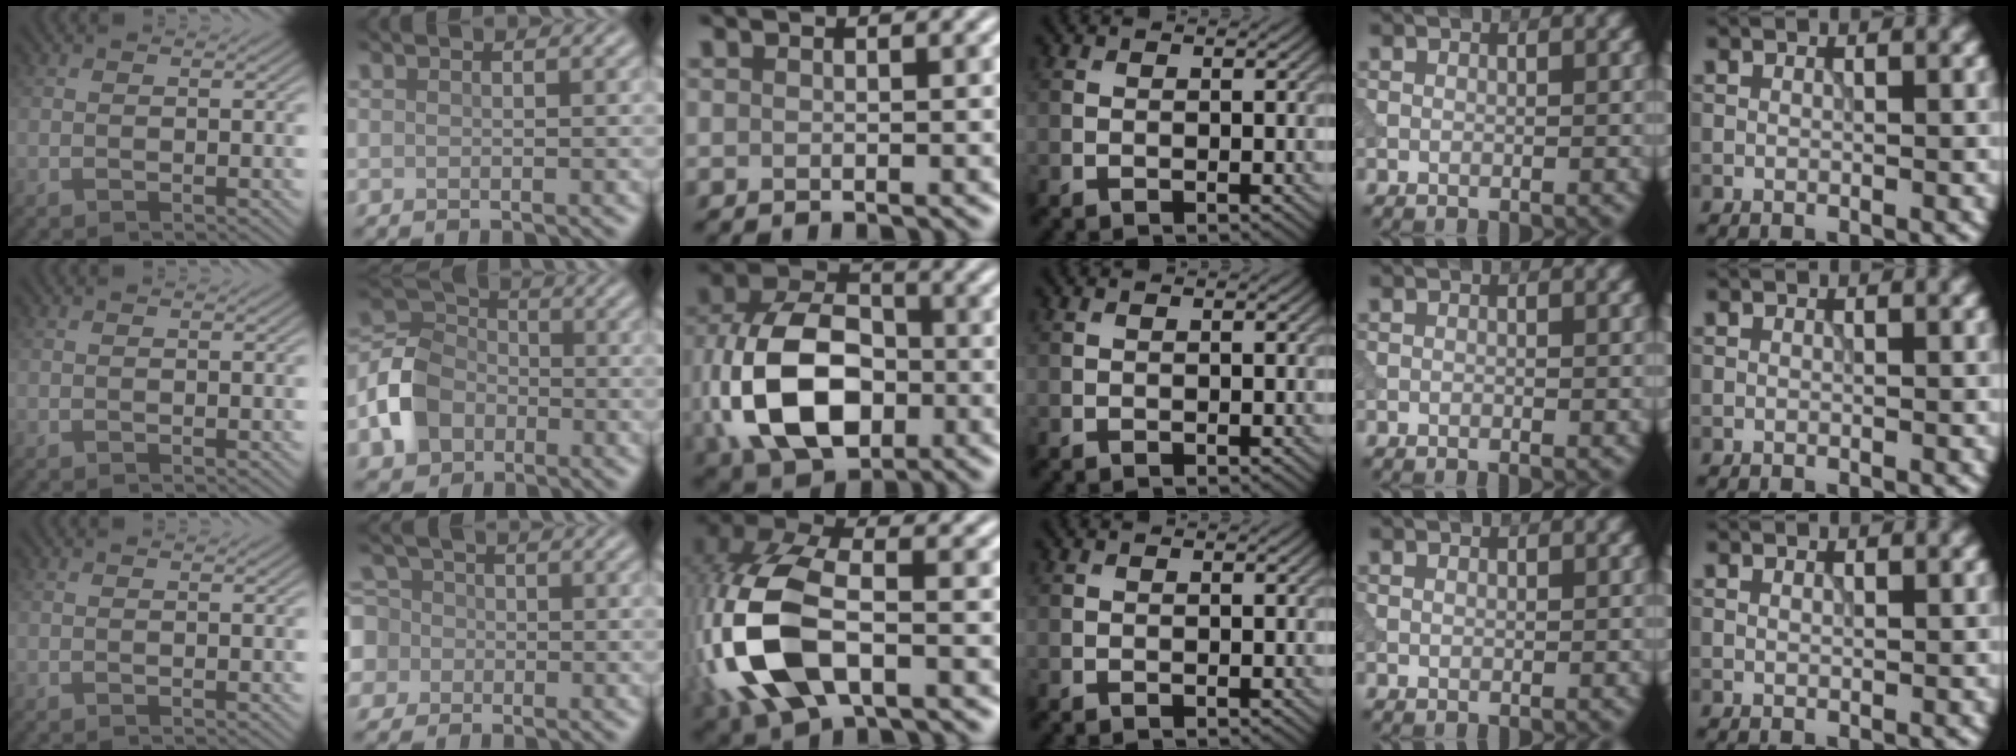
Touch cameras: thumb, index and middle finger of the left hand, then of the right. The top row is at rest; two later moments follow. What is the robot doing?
{"motion": "insert", "object": "power adapter"}